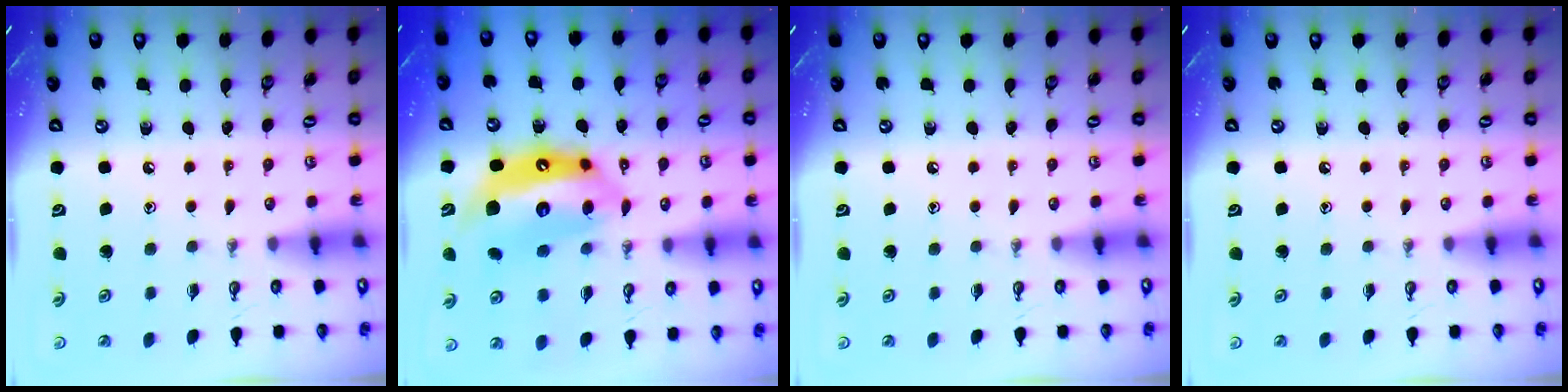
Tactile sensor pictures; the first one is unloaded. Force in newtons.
{"total": 16.1, "press": 16.1, "slide": 1.4}
{"total": 0.0}
{"total": 0.0}